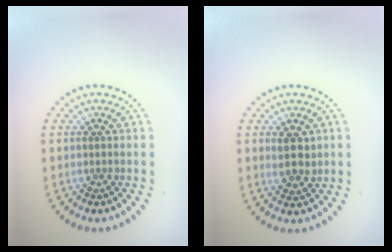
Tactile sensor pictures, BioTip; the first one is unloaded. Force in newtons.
{"total": 2.4, "press": 2.3, "slide": 0.8}